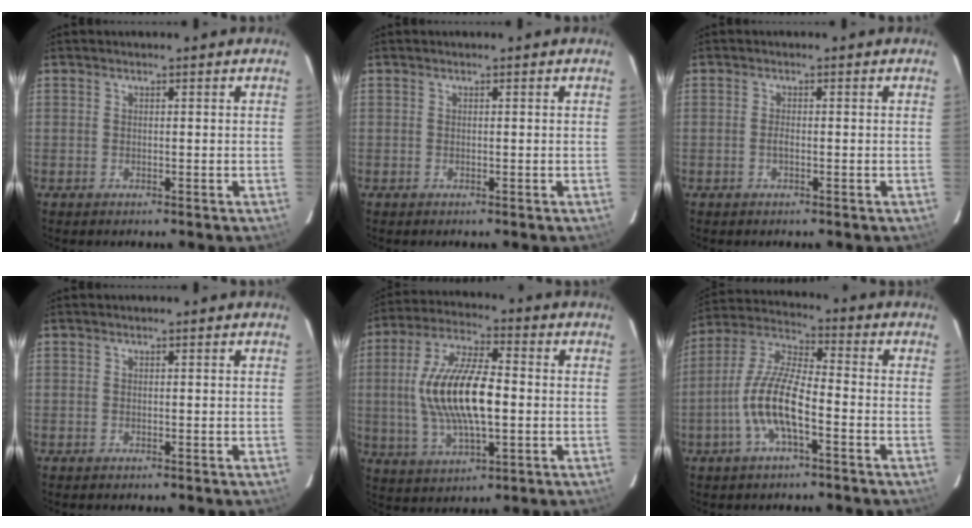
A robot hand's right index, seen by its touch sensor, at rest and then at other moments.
{"total": 0.0}
{"total": 1.0, "force": [-0.4, 0.3, 0.8], "torque": [-0.017, -0.001, -0.007]}
{"total": 0.0}
{"total": 16.4, "force": [-0.4, 6.2, 15.2], "torque": [-0.301, 0.006, -0.006]}
{"total": 11.5, "force": [-4.2, 3.1, 10.2], "torque": [-0.217, 0.002, -0.081]}